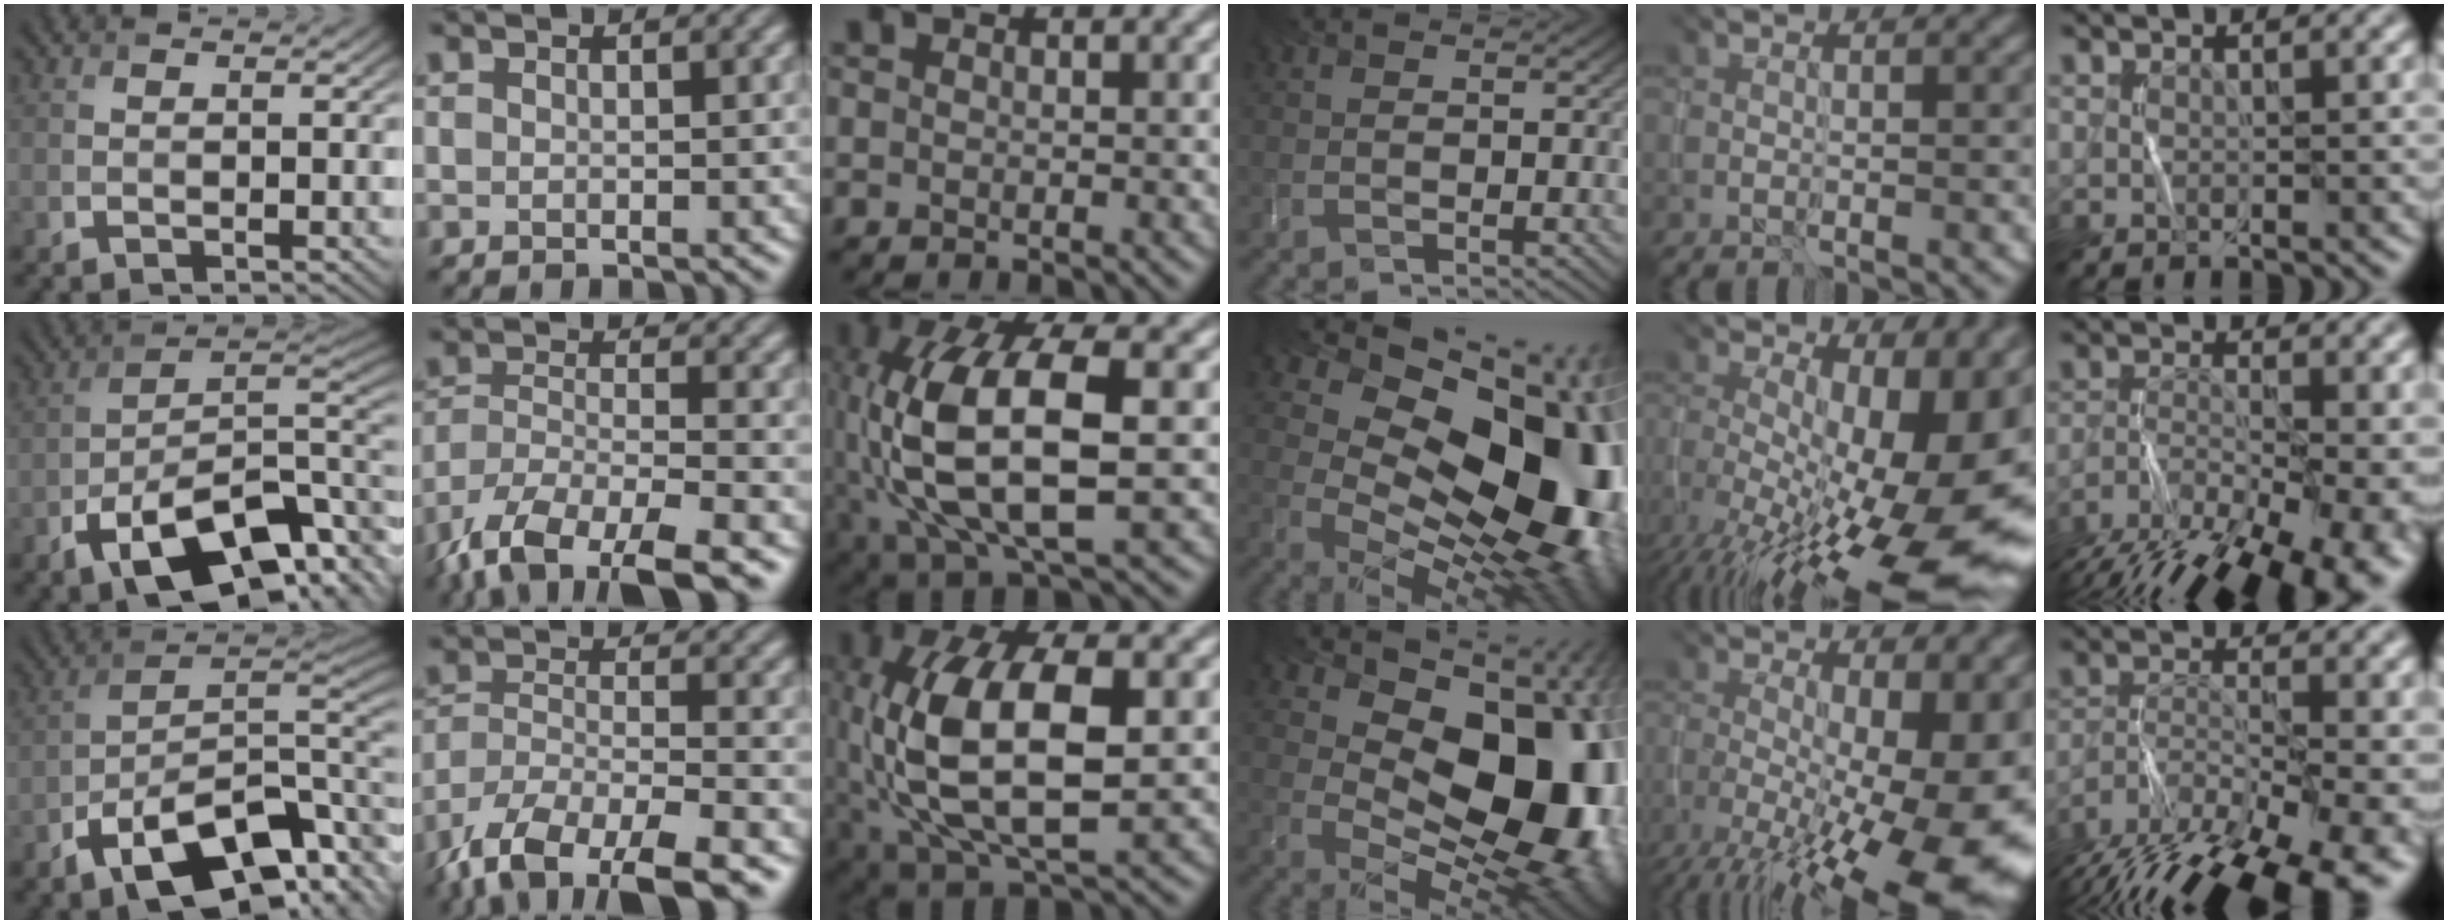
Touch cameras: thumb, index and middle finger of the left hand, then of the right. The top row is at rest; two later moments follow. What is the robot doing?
{"motion": "wrap", "object": "string"}